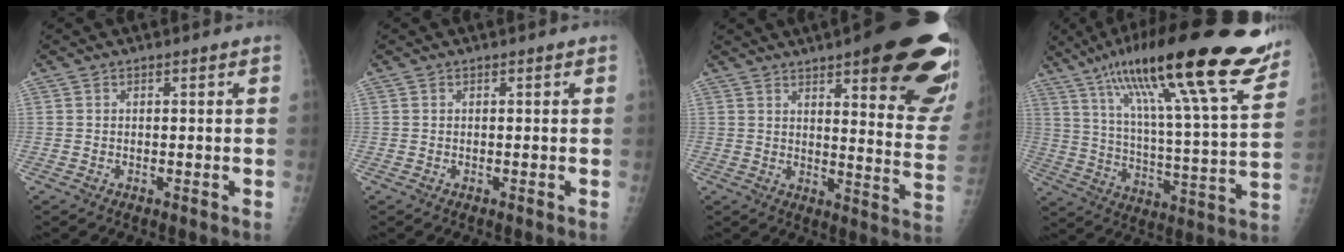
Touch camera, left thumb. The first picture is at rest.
{"total": 0.0}
{"total": 25.6, "force": [14.1, 6.2, 20.4], "torque": [-0.195, -0.051, 0.177]}
{"total": 29.2, "force": [19.6, 4.5, 21.1], "torque": [-0.325, -0.046, 0.305]}